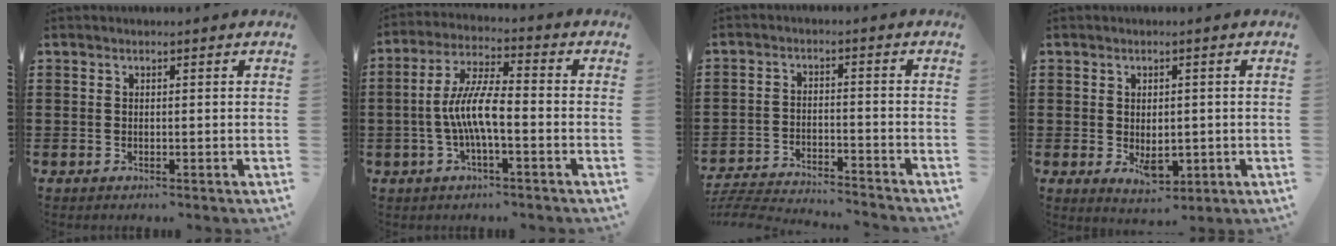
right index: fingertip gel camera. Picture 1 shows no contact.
{"total": 7.9, "force": [-1.8, 1.8, 7.4], "torque": [-0.161, -0.009, -0.041]}
{"total": 5.0, "force": [-4.9, -0.2, 0.7], "torque": [-0.025, -0.005, -0.105]}
{"total": 3.5, "force": [-0.4, 2.1, 2.7], "torque": [-0.037, -0.005, -0.009]}